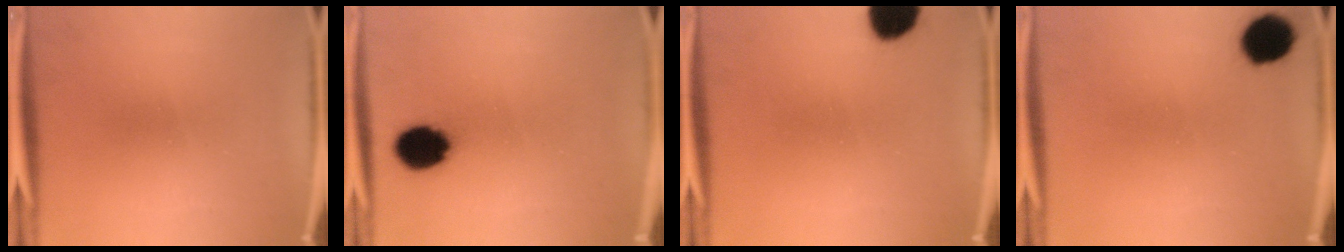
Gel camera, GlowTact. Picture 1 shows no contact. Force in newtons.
{"total": 9.4}
{"total": 8.6}
{"total": 9.2}